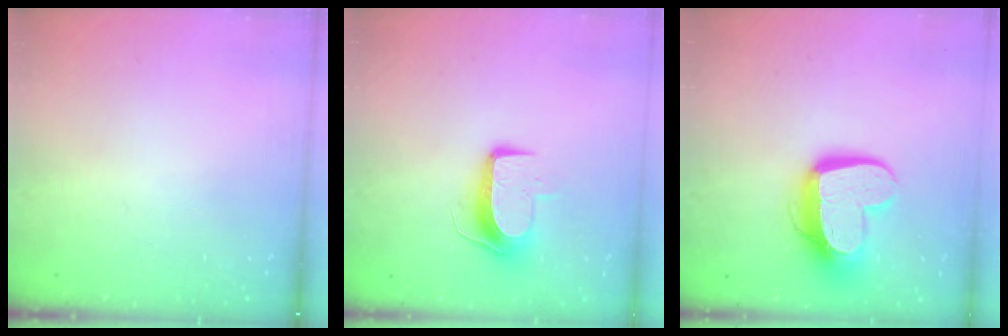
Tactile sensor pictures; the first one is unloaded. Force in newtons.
{"total": 9.2, "press": 9.2, "slide": 0.3}
{"total": 14.0, "press": 13.9, "slide": 1.3}